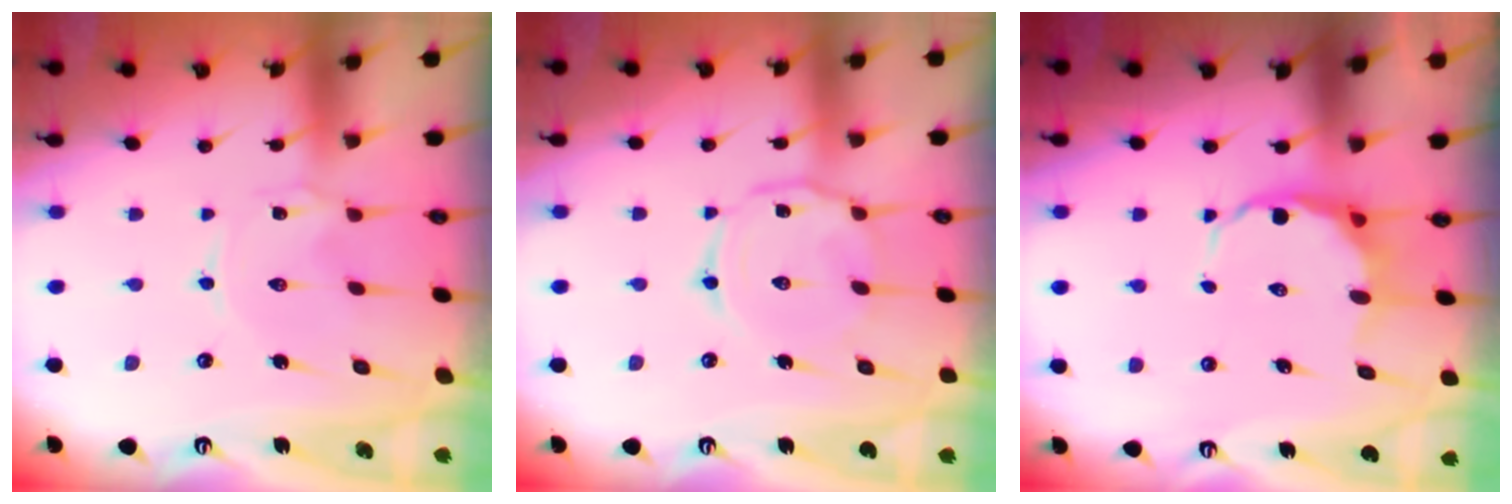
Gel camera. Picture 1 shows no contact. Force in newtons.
{"total": 7.8, "press": 7.8, "slide": 0.6}
{"total": 9.1, "press": 8.8, "slide": 2.3}